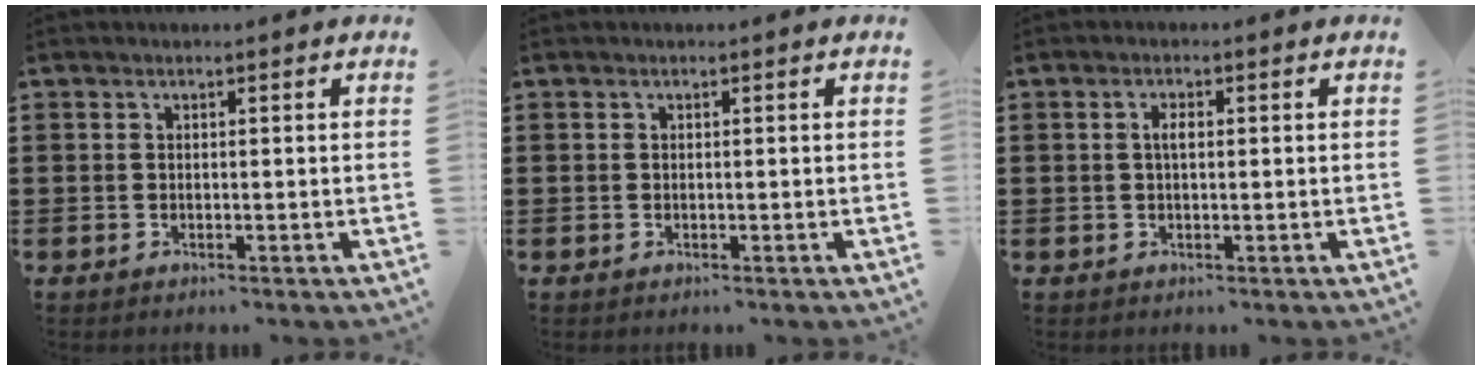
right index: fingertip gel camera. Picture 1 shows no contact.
{"total": 0.0}
{"total": 1.8, "force": [0.2, 0.7, 1.6], "torque": [-0.033, 0.005, 0.002]}